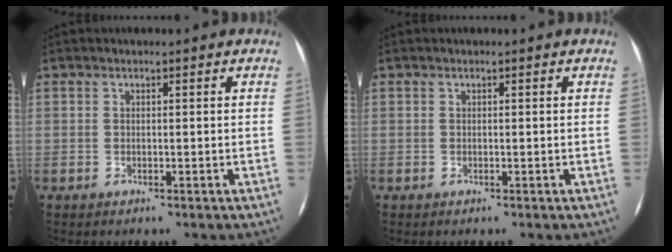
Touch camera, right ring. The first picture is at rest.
{"total": 0.0}